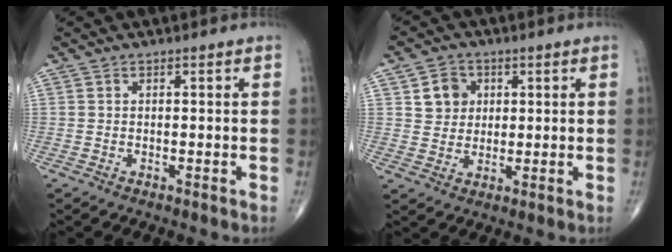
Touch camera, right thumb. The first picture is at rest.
{"total": 5.8, "force": [1.8, 5.1, 2.1], "torque": [-0.009, -0.004, 0.030]}